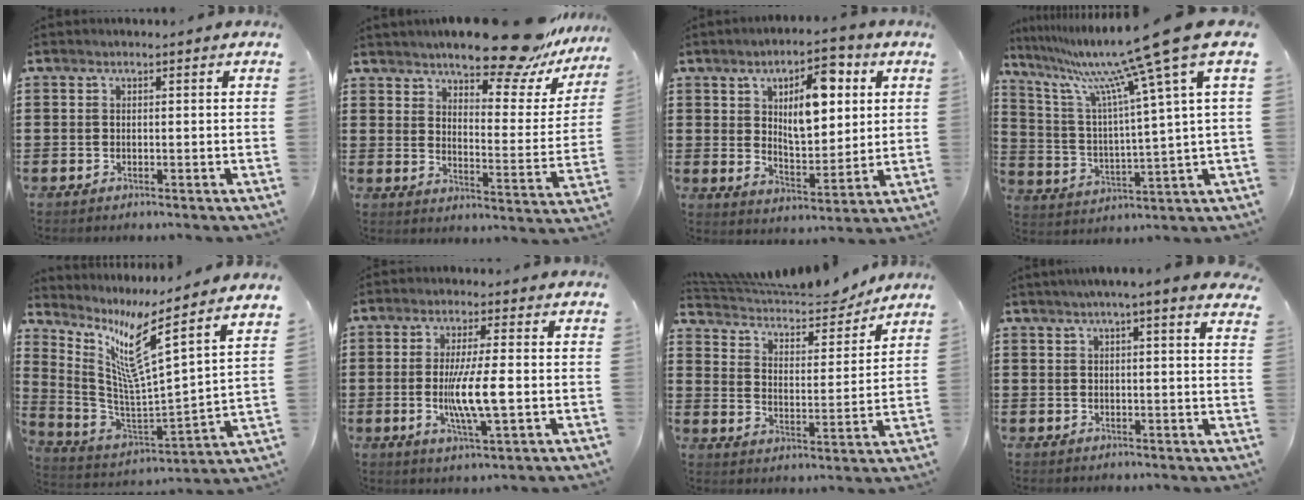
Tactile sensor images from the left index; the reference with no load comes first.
{"total": 13.3, "force": [11.5, 2.1, 6.4], "torque": [-0.106, -0.069, 0.195]}
{"total": 9.8, "force": [4.1, 4.4, 7.7], "torque": [-0.119, -0.008, 0.065]}
{"total": 14.7, "force": [10.6, -1.2, 10.1], "torque": [-0.224, -0.062, 0.164]}
{"total": 10.1, "force": [6.7, -0.5, 7.5], "torque": [-0.166, -0.062, 0.094]}
{"total": 7.8, "force": [-0.9, 1.0, 7.7], "torque": [-0.152, -0.013, -0.022]}
{"total": 6.3, "force": [5.9, 1.3, 1.5], "torque": [-0.053, -0.041, 0.098]}
{"total": 3.1, "force": [2.5, 0.2, 1.9], "torque": [-0.044, 0.004, 0.046]}